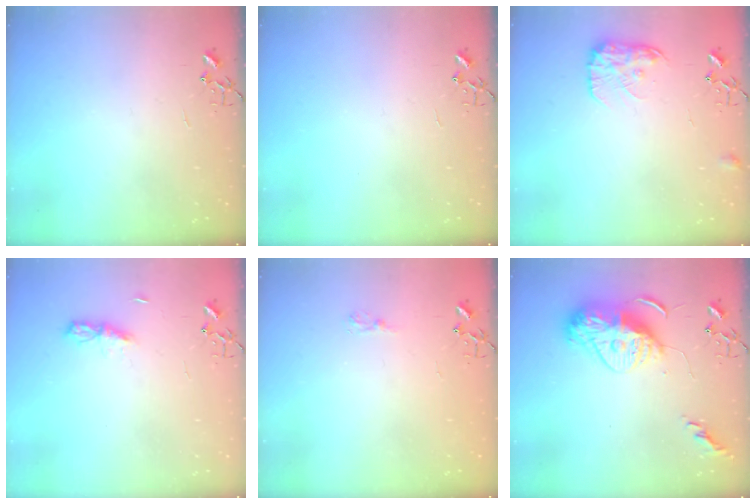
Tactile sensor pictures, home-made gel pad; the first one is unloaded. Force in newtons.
{"total": 0.0}
{"total": 12.0, "press": 12.0, "slide": 0.6}
{"total": 5.1, "press": 5.1, "slide": 0.6}
{"total": 6.6, "press": 6.5, "slide": 0.8}
{"total": 14.6, "press": 14.6, "slide": 1.4}